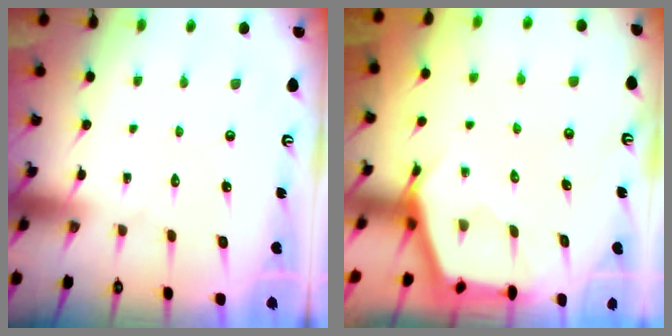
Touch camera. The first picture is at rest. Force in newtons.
{"total": 2.5, "press": 2.5, "slide": 0.4}